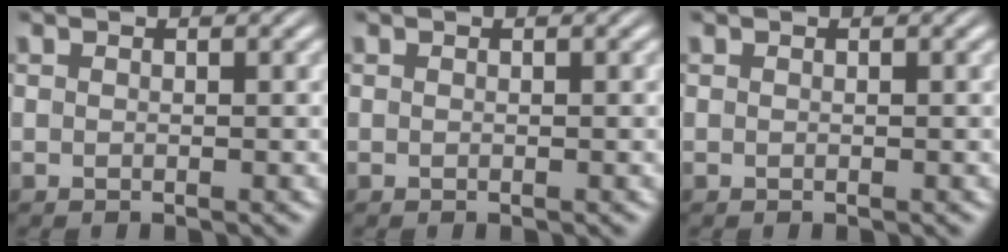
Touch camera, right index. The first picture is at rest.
{"total": 0.0}
{"total": 0.0}